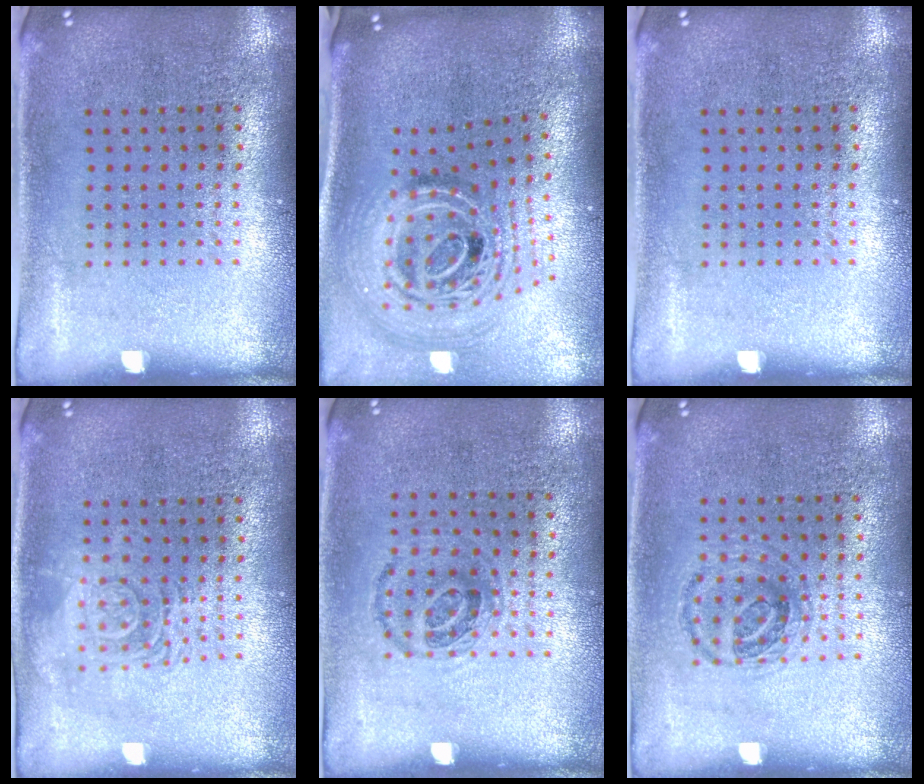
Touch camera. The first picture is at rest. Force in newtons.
{"total": 2.5, "press": 1.8, "slide": 1.8}
{"total": 0.0}
{"total": 3.0, "press": 2.9, "slide": 0.4}
{"total": 0.9, "press": 0.7, "slide": 0.5}
{"total": 0.9, "press": 0.9, "slide": 0.2}